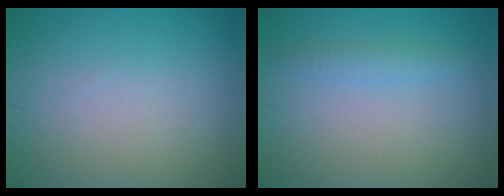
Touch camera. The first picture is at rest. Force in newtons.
{"total": 1.4, "press": 1.4, "slide": 0.1}